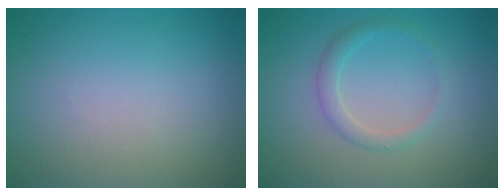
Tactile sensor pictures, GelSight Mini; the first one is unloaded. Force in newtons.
{"total": 1.7, "press": 1.7, "slide": 0.0}